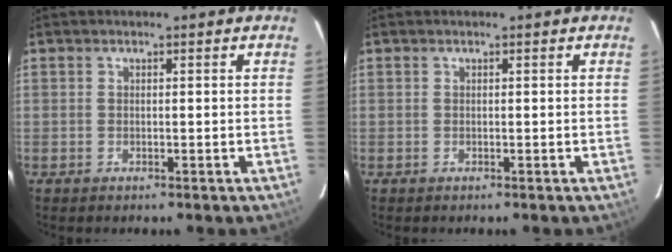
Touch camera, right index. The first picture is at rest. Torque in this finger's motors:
{"motor_torque": [0.02, 0.00, 0.00, 0.00]}